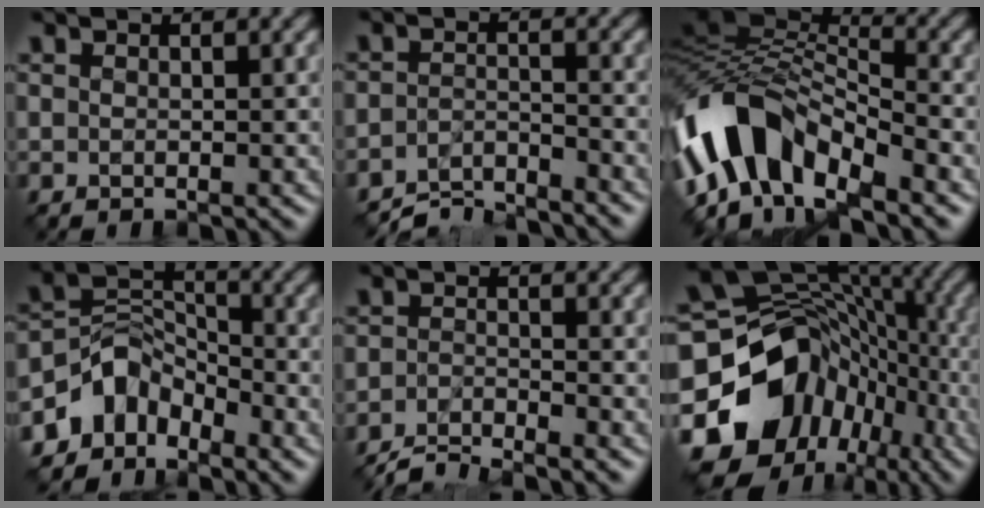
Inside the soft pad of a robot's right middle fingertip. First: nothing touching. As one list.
[{"total": 4.8, "force": [-4.6, 0.8, 1.1], "torque": [-0.024, -0.005, -0.085]}, {"total": 10.6, "force": [-5.3, 5.2, 7.6], "torque": [-0.125, 0.011, -0.108]}, {"total": 4.9, "force": [-3.4, 3.3, 1.3], "torque": [-0.009, 0.005, -0.070]}, {"total": 3.6, "force": [-3.3, 0.5, 1.2], "torque": [-0.019, -0.002, -0.070]}, {"total": 18.0, "force": [-7.3, 14.3, 8.1], "torque": [-0.170, 0.004, -0.119]}]